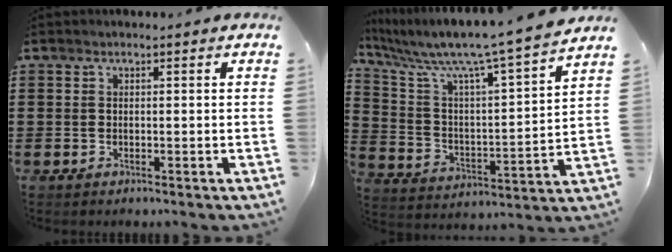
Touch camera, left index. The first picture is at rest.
{"total": 8.7, "force": [7.5, -0.1, 4.4], "torque": [-0.121, -0.065, 0.115]}